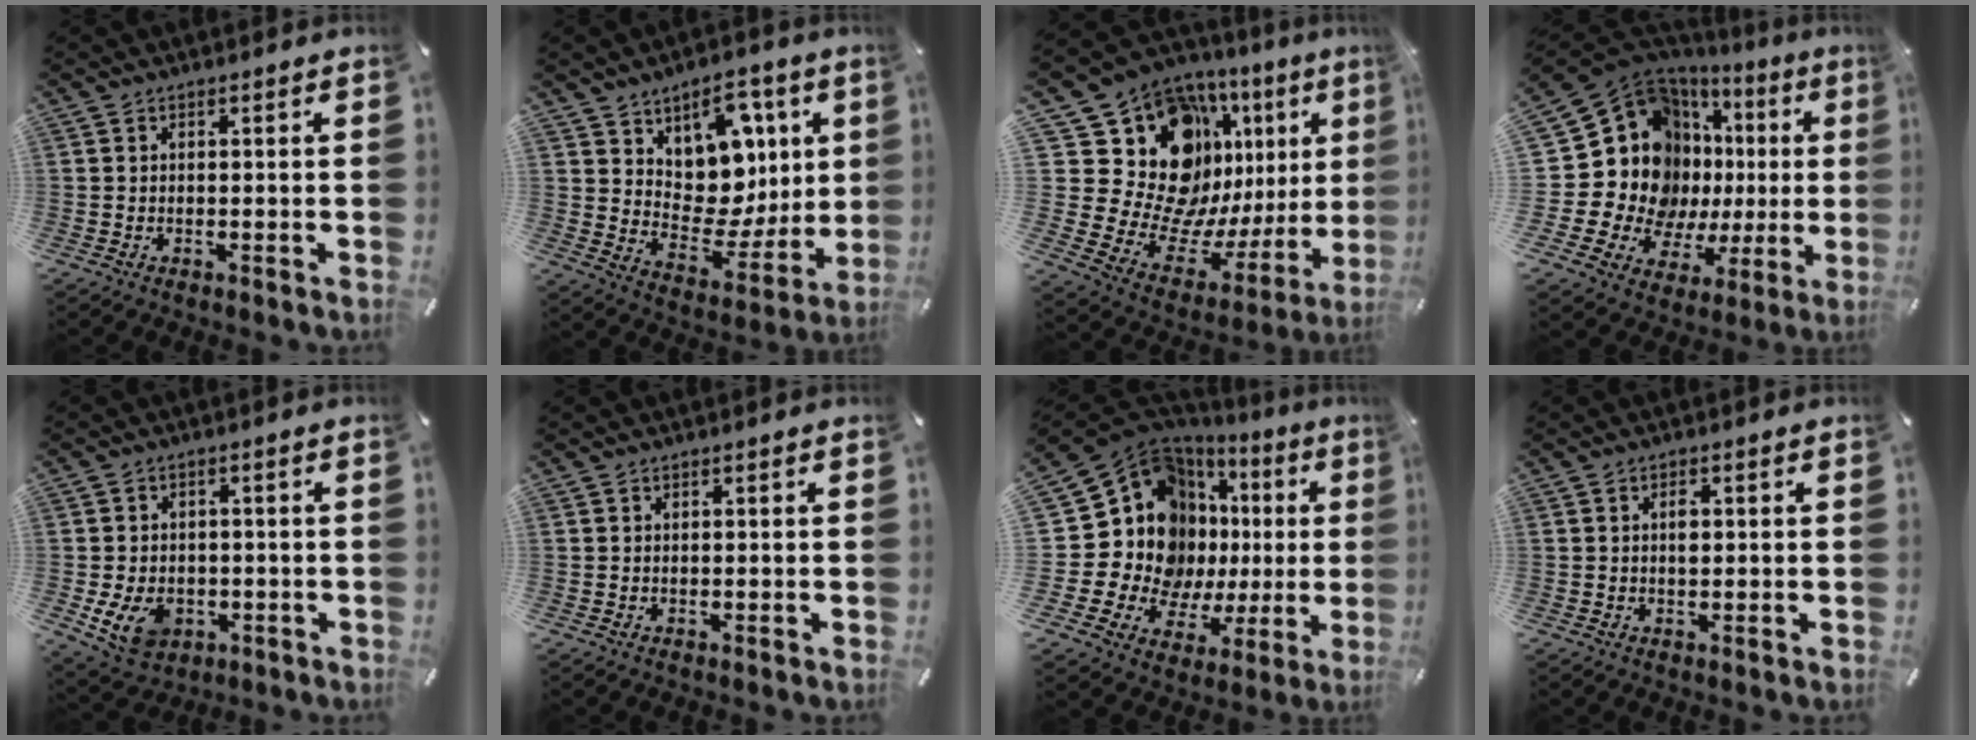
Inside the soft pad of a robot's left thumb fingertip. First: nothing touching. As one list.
[{"total": 11.8, "force": [5.7, 9.5, 4.1], "torque": [-0.046, -0.070, 0.111]}, {"total": 24.6, "force": [10.1, 16.9, 14.8], "torque": [-0.218, -0.117, 0.226]}, {"total": 24.0, "force": [5.6, 17.4, 15.6], "torque": [-0.311, -0.076, 0.125]}, {"total": 8.3, "force": [-2.3, 6.5, 4.6], "torque": [-0.091, 0.008, -0.042]}, {"total": 0.0}, {"total": 20.8, "force": [6.0, 15.2, 12.7], "torque": [-0.261, -0.089, 0.127]}, {"total": 2.0, "force": [0.3, 1.1, 1.6], "torque": [-0.018, -0.003, 0.001]}]